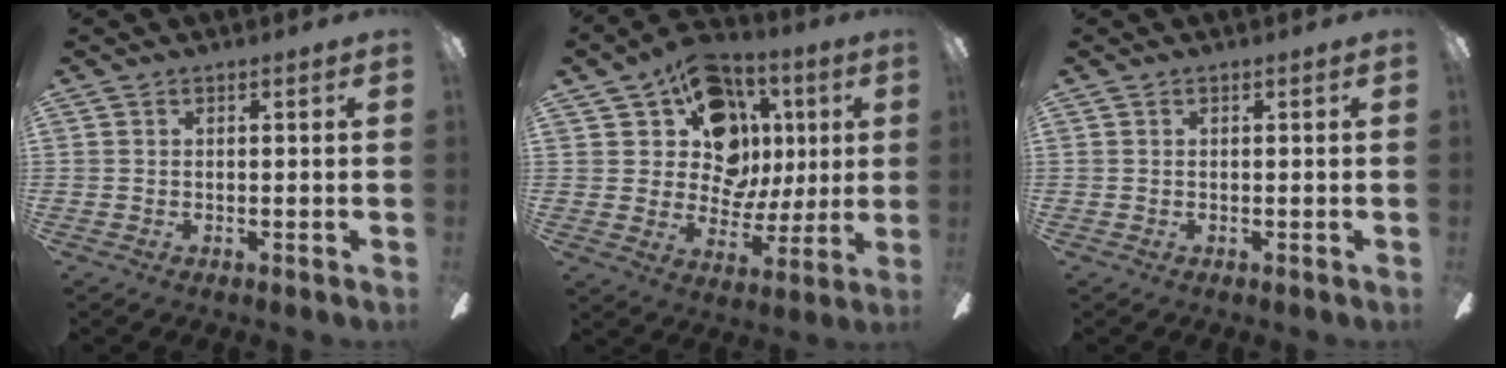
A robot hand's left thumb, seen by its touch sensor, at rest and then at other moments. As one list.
[{"total": 17.4, "force": [7.0, 13.3, 8.8], "torque": [-0.132, -0.022, 0.136]}, {"total": 0.0}]